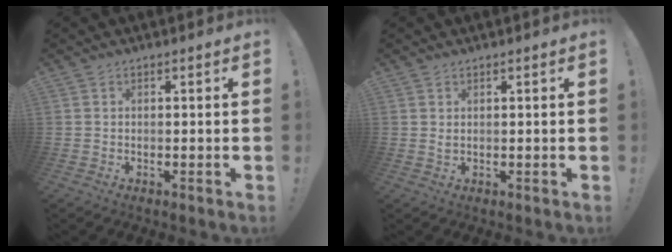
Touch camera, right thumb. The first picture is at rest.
{"total": 0.9, "force": [0.4, 0.1, 0.8], "torque": [-0.009, -0.003, 0.007]}